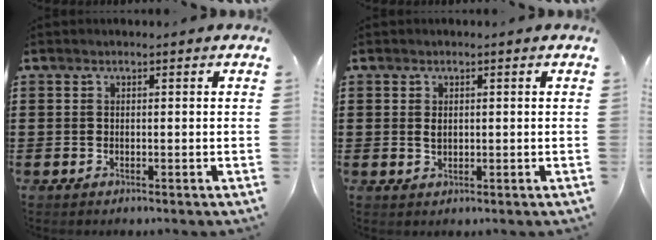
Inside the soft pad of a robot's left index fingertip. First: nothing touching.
{"total": 1.3, "force": [0.3, 0.8, 0.9], "torque": [-0.021, 0.005, 0.005]}